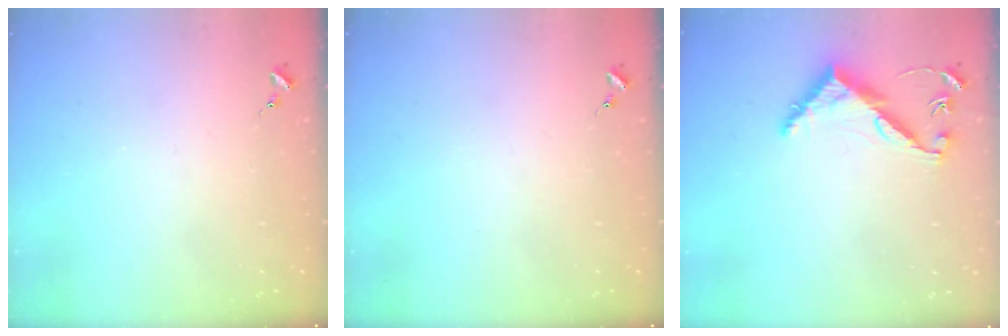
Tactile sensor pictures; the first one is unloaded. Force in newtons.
{"total": 0.0}
{"total": 7.5, "press": 7.5, "slide": 0.5}